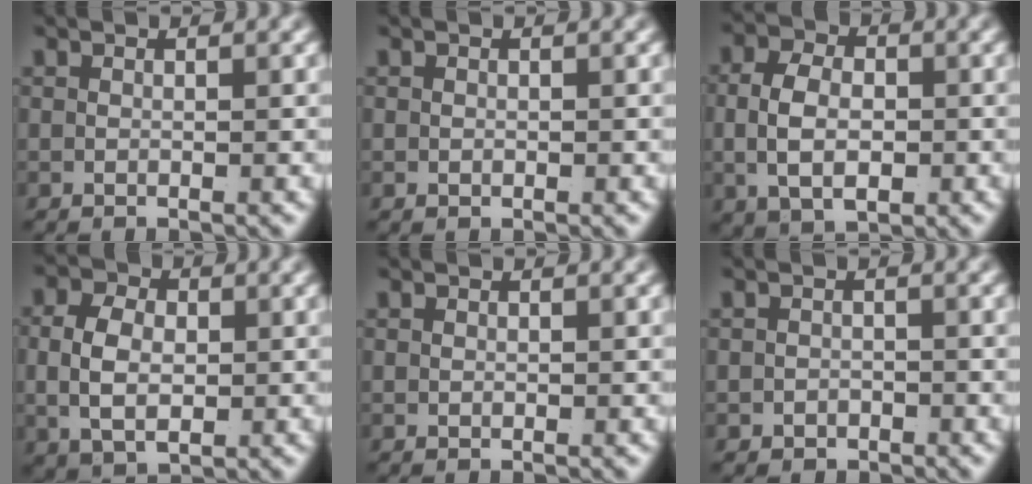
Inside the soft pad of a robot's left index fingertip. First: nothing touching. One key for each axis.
{"total": 0.0}
{"total": 5.6, "fx": -0.6, "fy": 3.7, "fz": 4.2, "tx": -0.074, "ty": -0.014, "tz": -0.001}
{"total": 5.2, "fx": -0.2, "fy": 3.6, "fz": 3.7, "tx": -0.072, "ty": -0.011, "tz": 0.007}
{"total": 0.0}
{"total": 1.4, "fx": -1.1, "fy": 0.9, "fz": 0.0, "tx": -0.001, "ty": -0.013, "tz": -0.011}